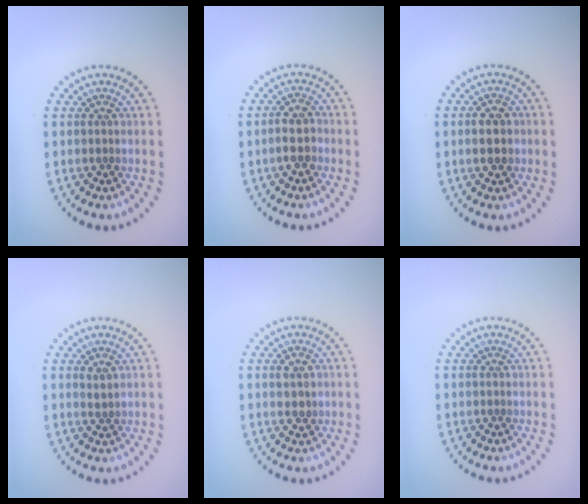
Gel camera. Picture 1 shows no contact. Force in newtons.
{"total": 2.3, "press": 2.2, "slide": 0.7}
{"total": 2.6, "press": 2.6, "slide": 0.2}
{"total": 0.6, "press": 0.5, "slide": 0.3}
{"total": 1.8, "press": 1.8, "slide": 0.0}
{"total": 0.0}